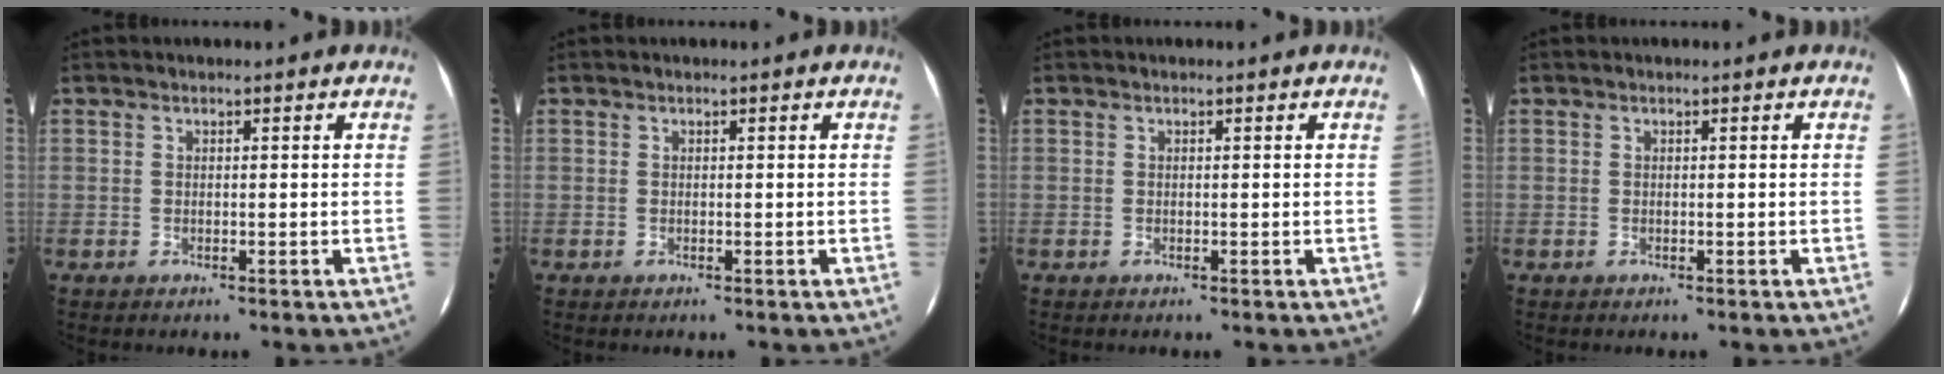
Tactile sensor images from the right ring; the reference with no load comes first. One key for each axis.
{"total": 0.0}
{"total": 0.0}
{"total": 0.0}